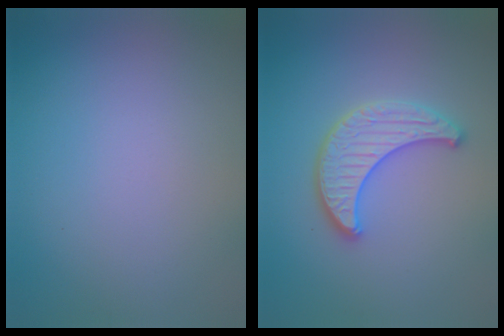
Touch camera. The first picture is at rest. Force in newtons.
{"total": 3.5, "press": 3.4, "slide": 0.7}